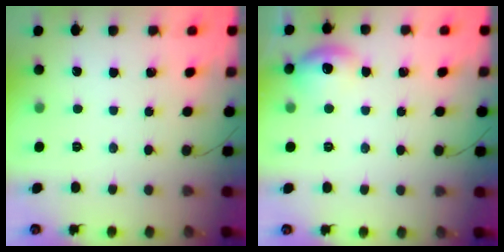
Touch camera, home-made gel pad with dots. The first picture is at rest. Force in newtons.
{"total": 9.1, "press": 9.0, "slide": 1.3}